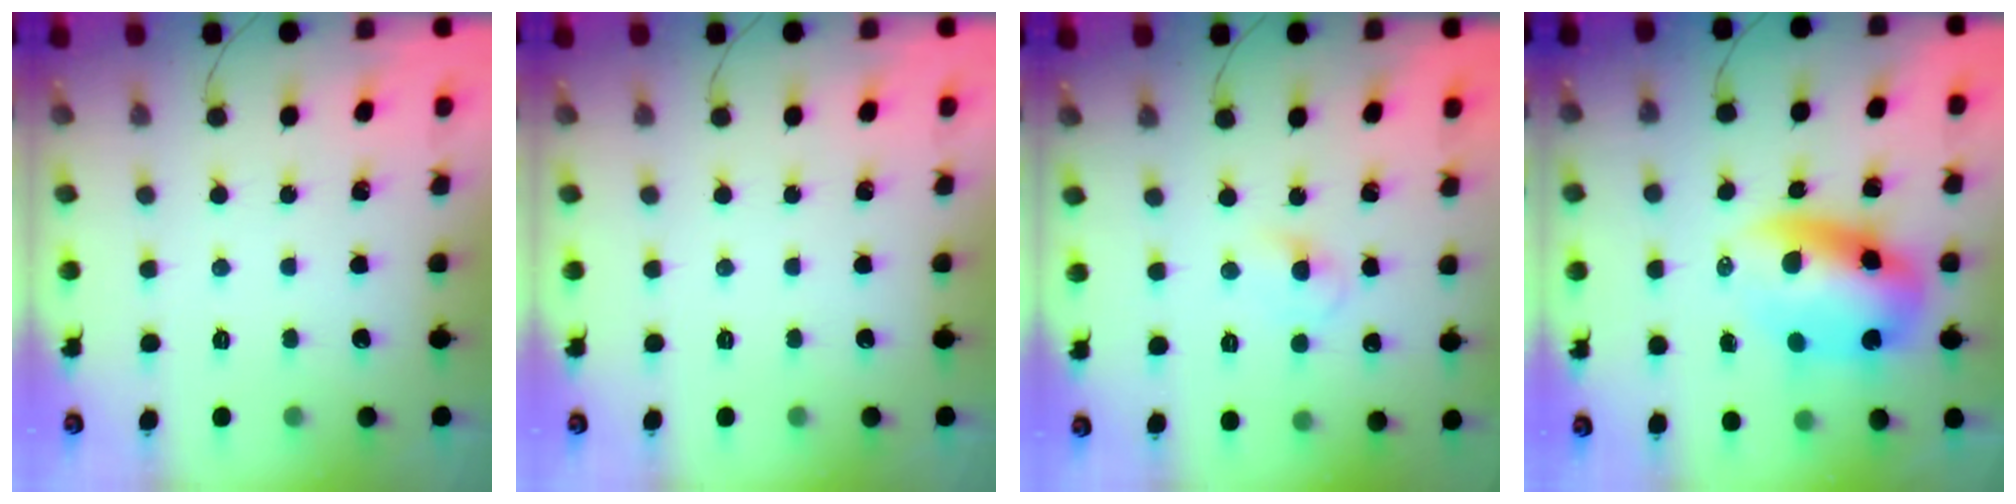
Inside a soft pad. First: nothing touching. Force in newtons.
{"total": 0.0}
{"total": 3.1, "press": 2.8, "slide": 1.2}
{"total": 11.4, "press": 11.1, "slide": 2.9}